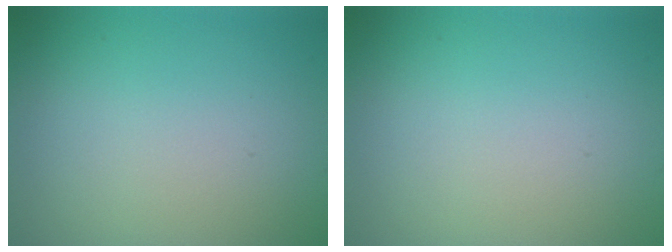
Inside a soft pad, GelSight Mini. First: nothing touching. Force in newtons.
{"total": 0.0}